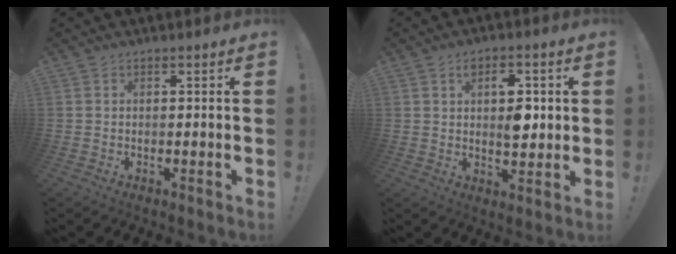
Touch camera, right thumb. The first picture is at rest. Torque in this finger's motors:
{"motor_torque": [0.68, 1.41, 0.00, 0.02, 0.02]}